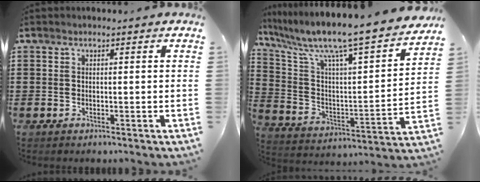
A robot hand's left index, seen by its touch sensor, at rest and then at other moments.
{"total": 9.5, "force": [8.0, 0.0, 5.2], "torque": [-0.139, -0.076, 0.122]}